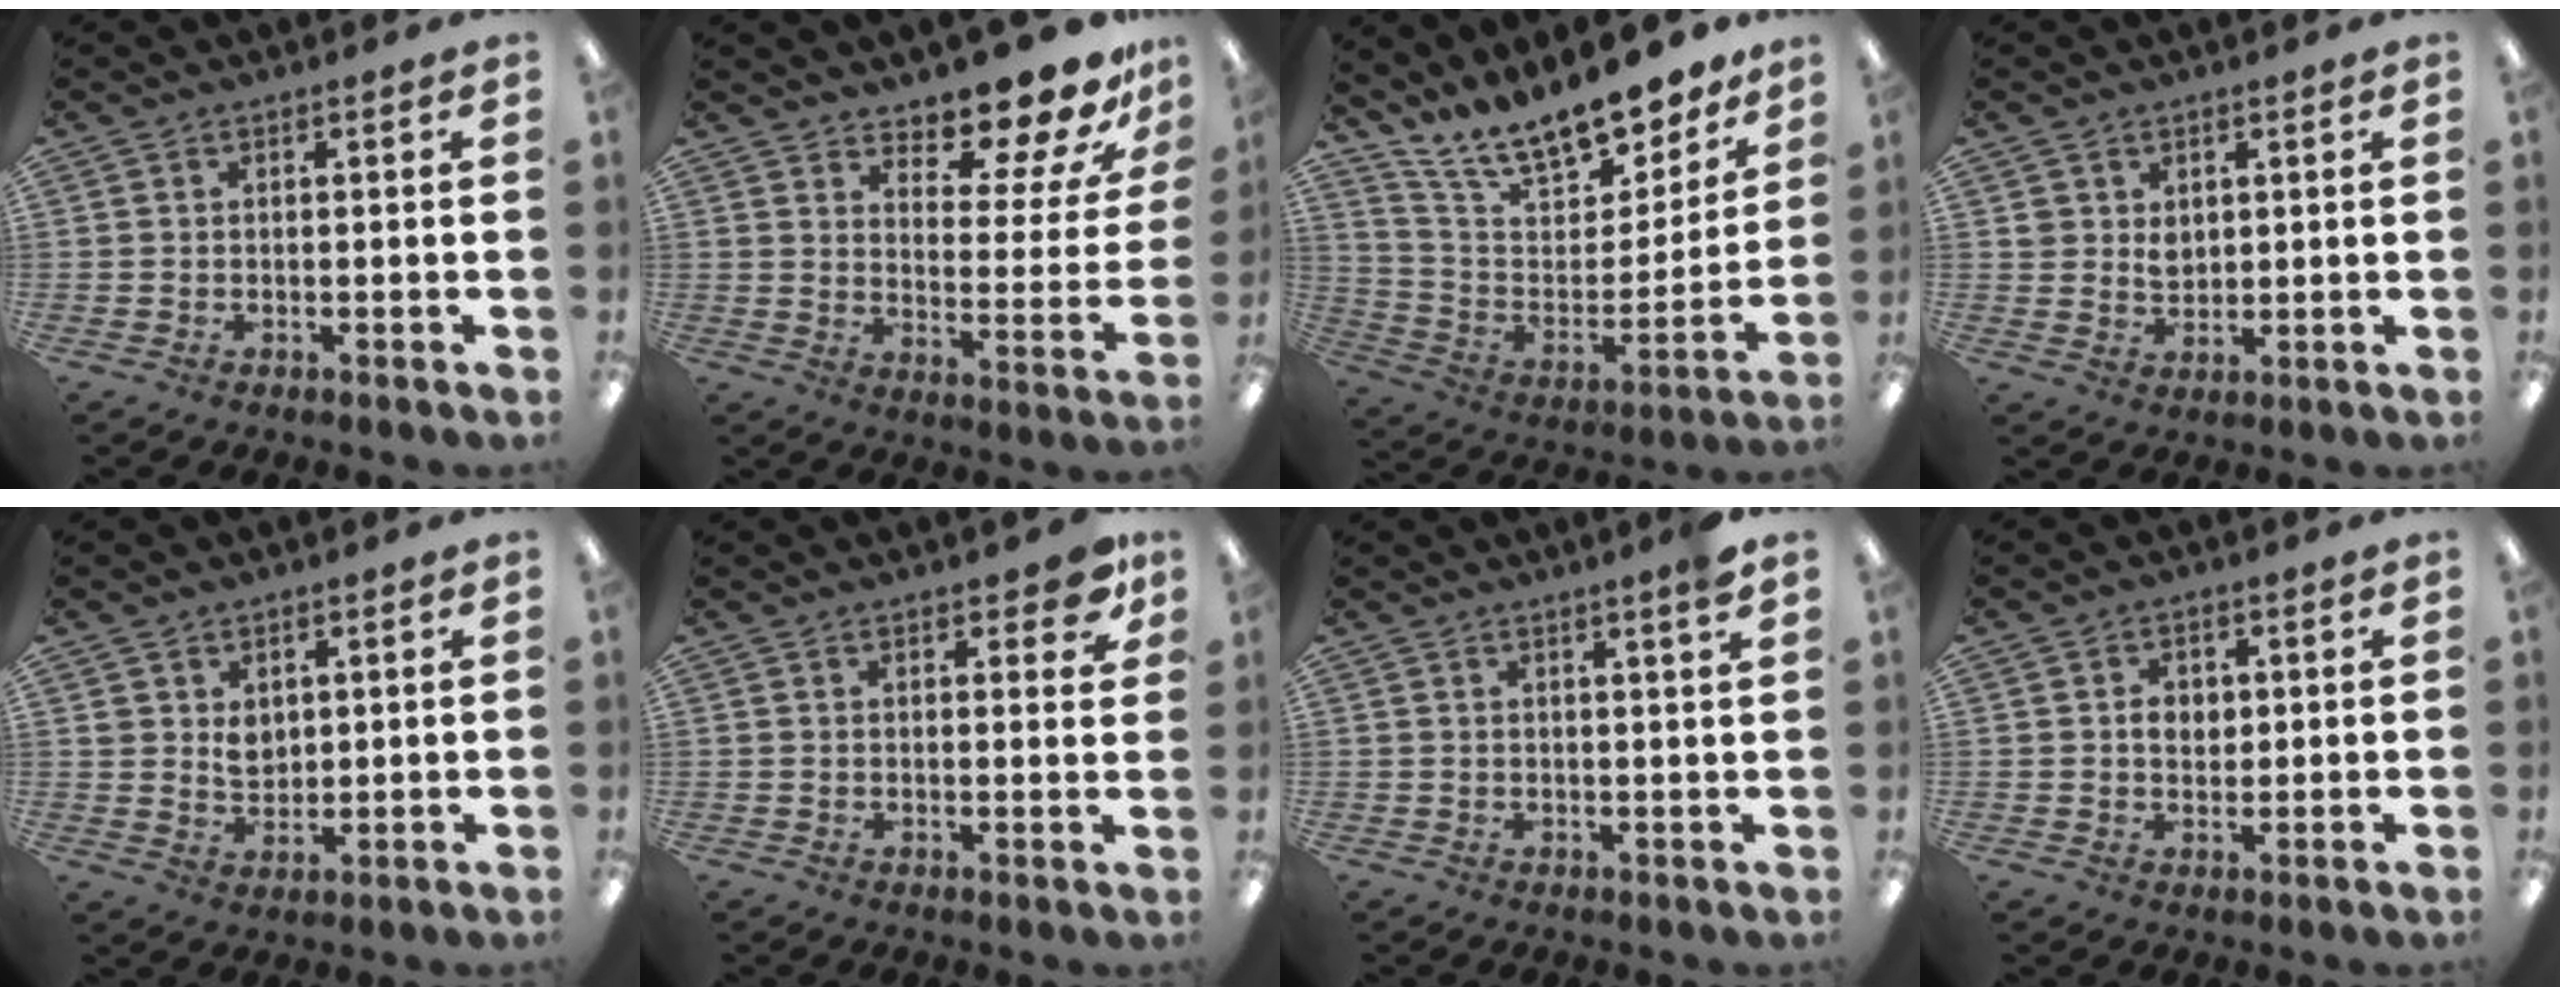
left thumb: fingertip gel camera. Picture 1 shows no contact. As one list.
[{"total": 13.7, "force": [12.3, 3.3, 5.0], "torque": [-0.075, -0.109, 0.208]}, {"total": 16.8, "force": [14.6, 5.1, 6.4], "torque": [-0.129, -0.112, 0.258]}, {"total": 3.5, "force": [1.8, 2.8, 0.9], "torque": [-0.010, -0.002, 0.032]}, {"total": 4.3, "force": [2.5, 3.3, 1.3], "torque": [-0.012, -0.008, 0.043]}, {"total": 5.6, "force": [3.8, 2.2, 3.4], "torque": [-0.034, -0.016, 0.062]}, {"total": 3.2, "force": [2.4, -0.5, 2.0], "torque": [-0.035, -0.011, 0.039]}, {"total": 3.4, "force": [0.7, 2.7, 1.9], "torque": [-0.025, 0.001, 0.008]}]